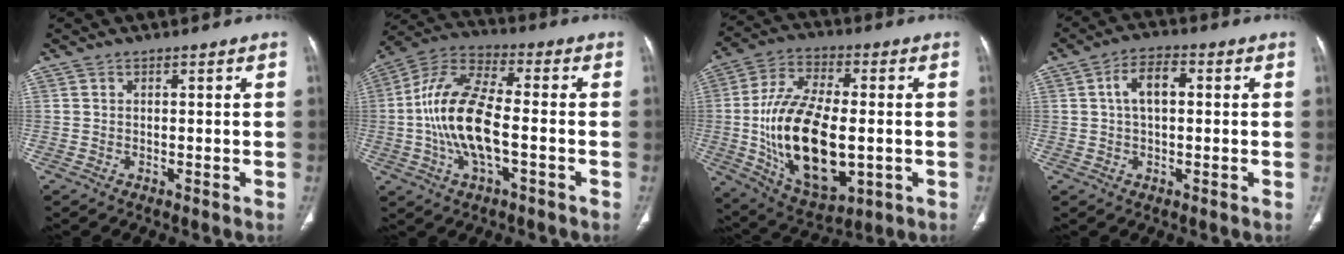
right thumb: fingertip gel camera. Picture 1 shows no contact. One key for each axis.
{"total": 15.4, "fx": -2.3, "fy": 6.3, "fz": 13.9, "tx": -0.283, "ty": 0.029, "tz": -0.048}
{"total": 22.6, "fx": -2.3, "fy": 11.6, "fz": 19.3, "tx": -0.353, "ty": -0.003, "tz": -0.023}
{"total": 5.9, "fx": 0.8, "fy": 3.2, "fz": 4.8, "tx": -0.085, "ty": 0.017, "tz": 0.009}